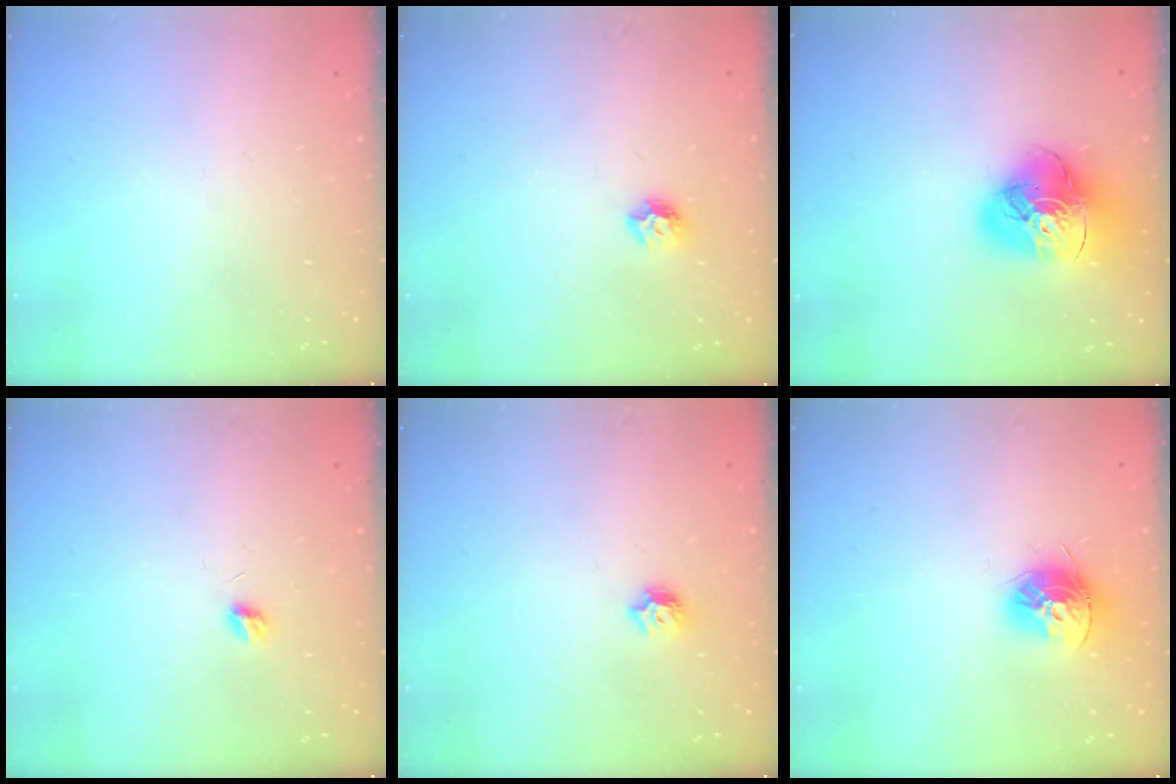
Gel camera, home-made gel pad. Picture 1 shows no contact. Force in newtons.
{"total": 6.7, "press": 6.7, "slide": 0.8}
{"total": 19.0, "press": 18.8, "slide": 2.2}
{"total": 3.9, "press": 3.9, "slide": 0.3}
{"total": 6.5, "press": 6.5, "slide": 0.7}
{"total": 12.6, "press": 12.5, "slide": 1.2}